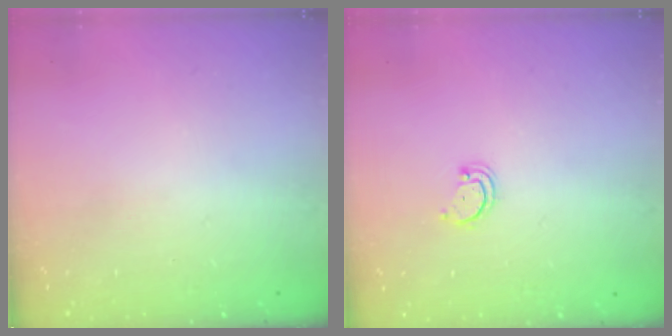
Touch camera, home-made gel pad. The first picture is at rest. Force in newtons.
{"total": 2.2, "press": 2.2, "slide": 0.2}